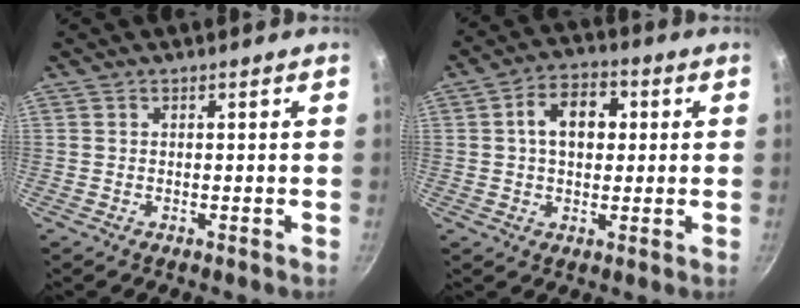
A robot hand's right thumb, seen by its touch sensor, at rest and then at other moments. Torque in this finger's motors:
{"motor_torque": [0.09, 2.18, 1.20, 0.04, 0.06]}